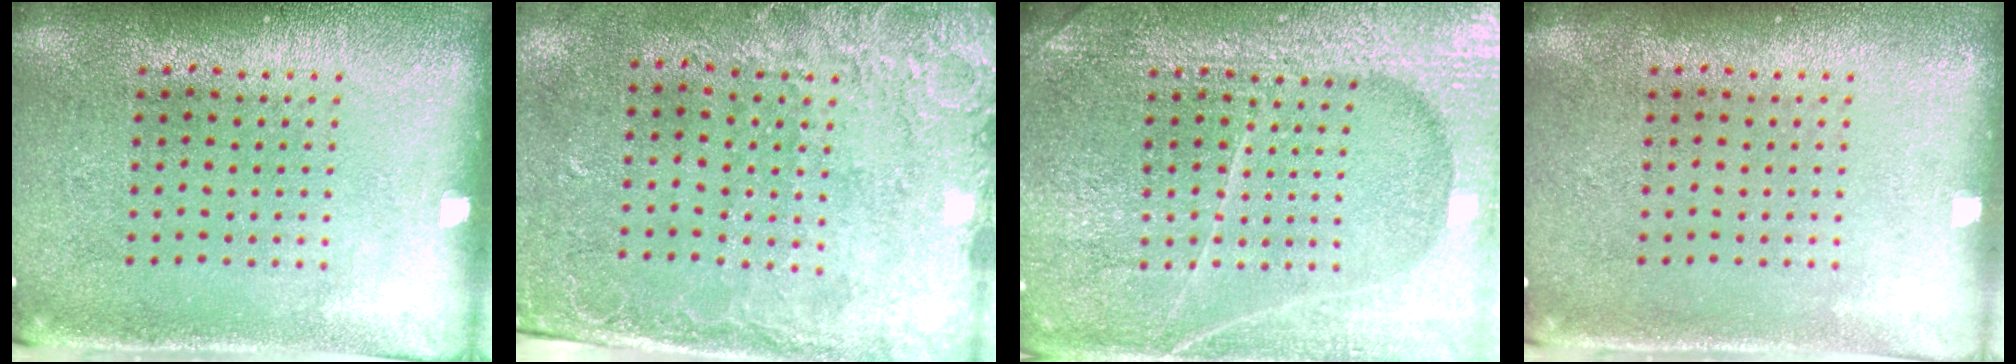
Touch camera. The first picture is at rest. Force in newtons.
{"total": 2.6, "press": 2.0, "slide": 1.7}
{"total": 6.4, "press": 6.3, "slide": 0.7}
{"total": 0.0}